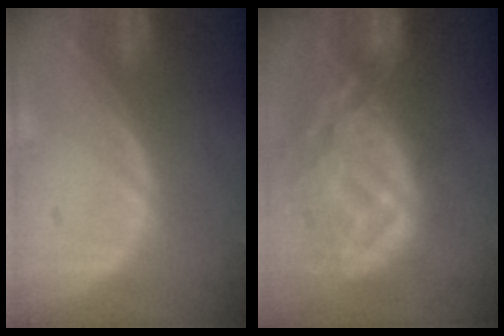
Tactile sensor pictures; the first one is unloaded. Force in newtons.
{"total": 12.7, "press": 11.2, "slide": 5.9}